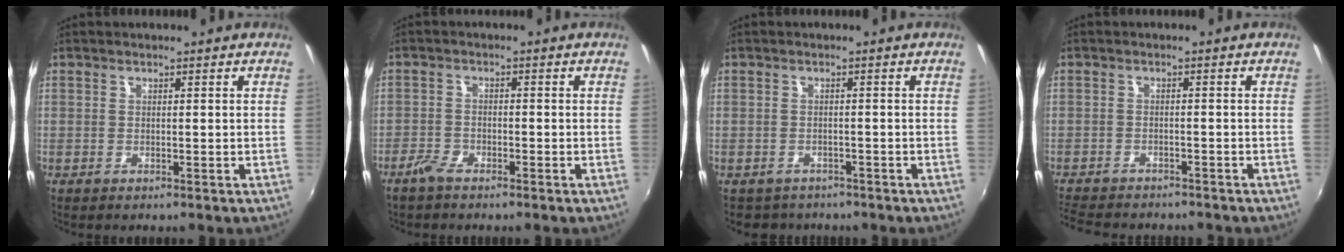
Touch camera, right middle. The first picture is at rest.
{"total": 3.4, "force": [-2.8, 1.2, 1.6], "torque": [-0.048, -0.005, -0.057]}
{"total": 3.5, "force": [-2.8, 2.2, 0.3], "torque": [-0.016, -0.009, -0.042]}
{"total": 9.6, "force": [-8.6, 2.9, 3.2], "torque": [-0.091, -0.018, -0.137]}